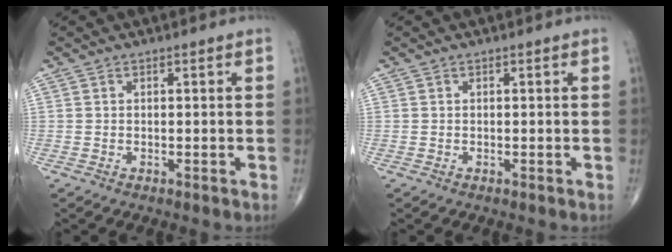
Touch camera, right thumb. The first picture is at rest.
{"total": 0.0}